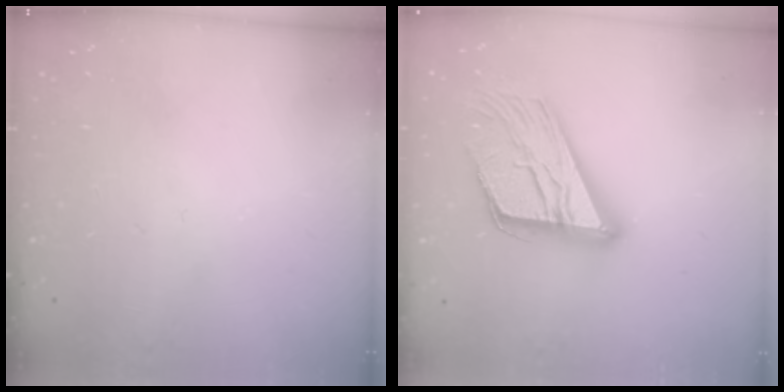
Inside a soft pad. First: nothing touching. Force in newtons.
{"total": 21.7, "press": 21.7, "slide": 1.5}